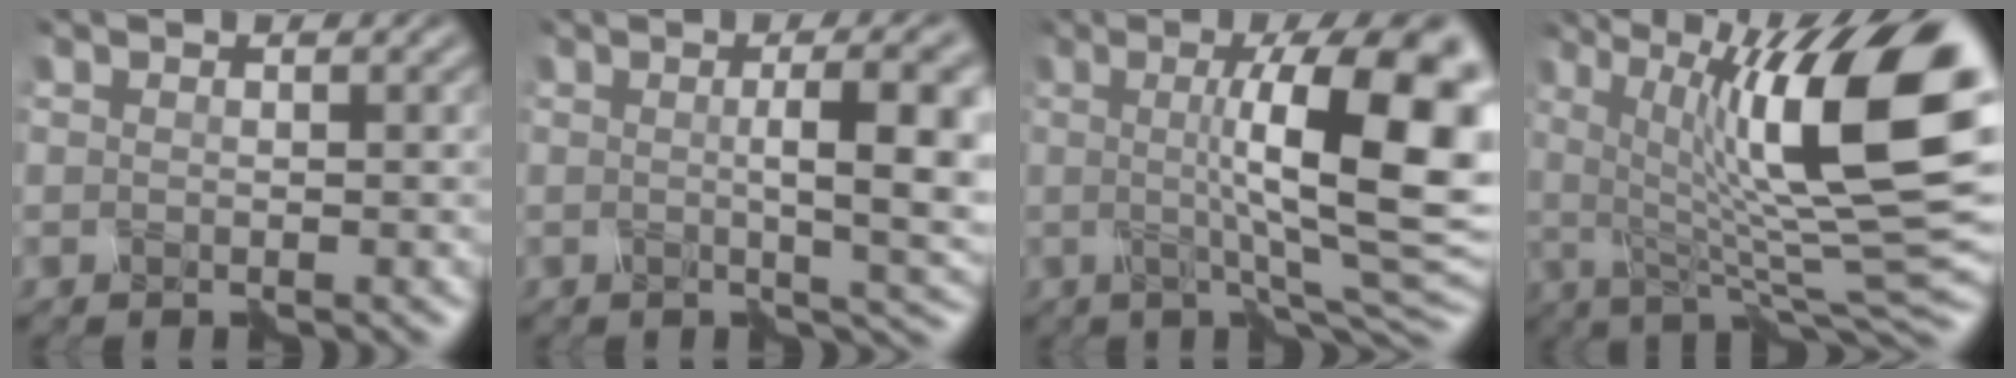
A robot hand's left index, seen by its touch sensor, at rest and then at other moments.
{"total": 7.0, "force": [-0.3, 1.3, 6.9], "torque": [-0.081, 0.004, -0.003]}
{"total": 12.9, "force": [0.5, 2.6, 12.7], "torque": [-0.155, 0.006, 0.004]}
{"total": 14.1, "force": [2.6, 3.3, 13.5], "torque": [-0.210, 0.001, 0.042]}